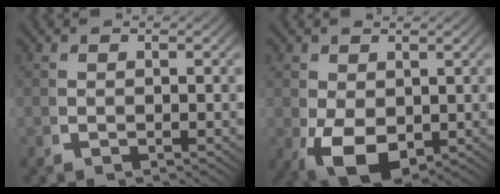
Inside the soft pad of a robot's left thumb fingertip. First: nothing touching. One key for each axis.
{"total": 6.4, "fx": -1.5, "fy": 4.3, "fz": 4.5, "tx": -0.106, "ty": -0.046, "tz": 0.006}